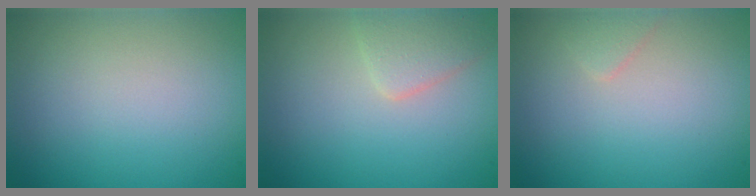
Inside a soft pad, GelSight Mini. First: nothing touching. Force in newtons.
{"total": 2.2, "press": 2.2, "slide": 0.1}
{"total": 0.9, "press": 0.9, "slide": 0.1}